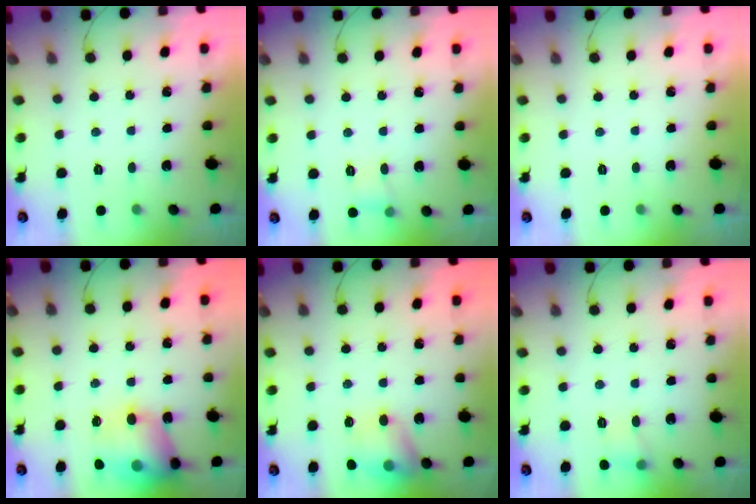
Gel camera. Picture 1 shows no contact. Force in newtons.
{"total": 5.3, "press": 5.1, "slide": 1.3}
{"total": 0.0}
{"total": 15.2, "press": 15.0, "slide": 2.7}
{"total": 13.1, "press": 13.0, "slide": 1.7}
{"total": 7.4, "press": 7.2, "slide": 1.7}